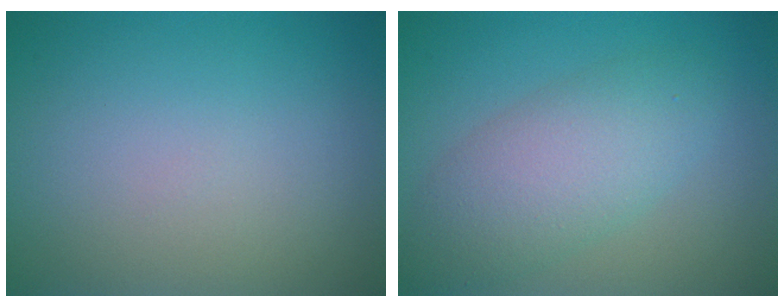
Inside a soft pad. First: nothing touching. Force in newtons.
{"total": 5.3, "press": 5.3, "slide": 0.2}